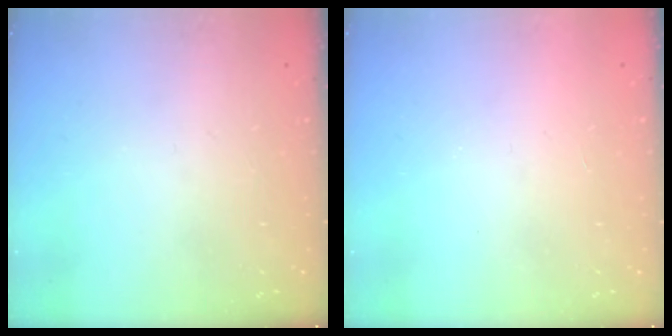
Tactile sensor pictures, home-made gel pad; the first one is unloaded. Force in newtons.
{"total": 1.7, "press": 1.6, "slide": 0.1}